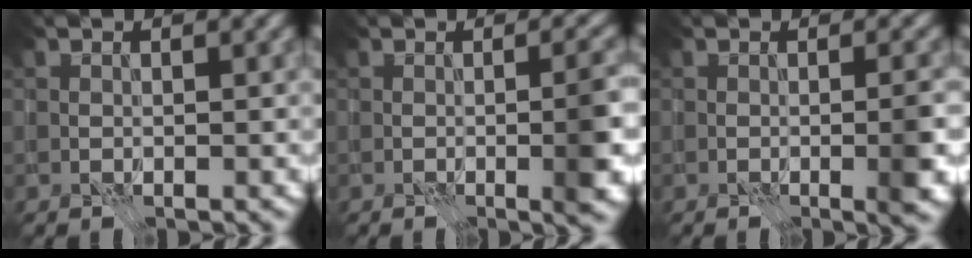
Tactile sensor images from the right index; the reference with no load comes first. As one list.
[{"total": 4.4, "force": [-0.8, 1.1, 4.2], "torque": [-0.054, 0.006, -0.017]}, {"total": 3.2, "force": [-0.8, 0.6, 3.1], "torque": [-0.041, 0.004, -0.016]}]